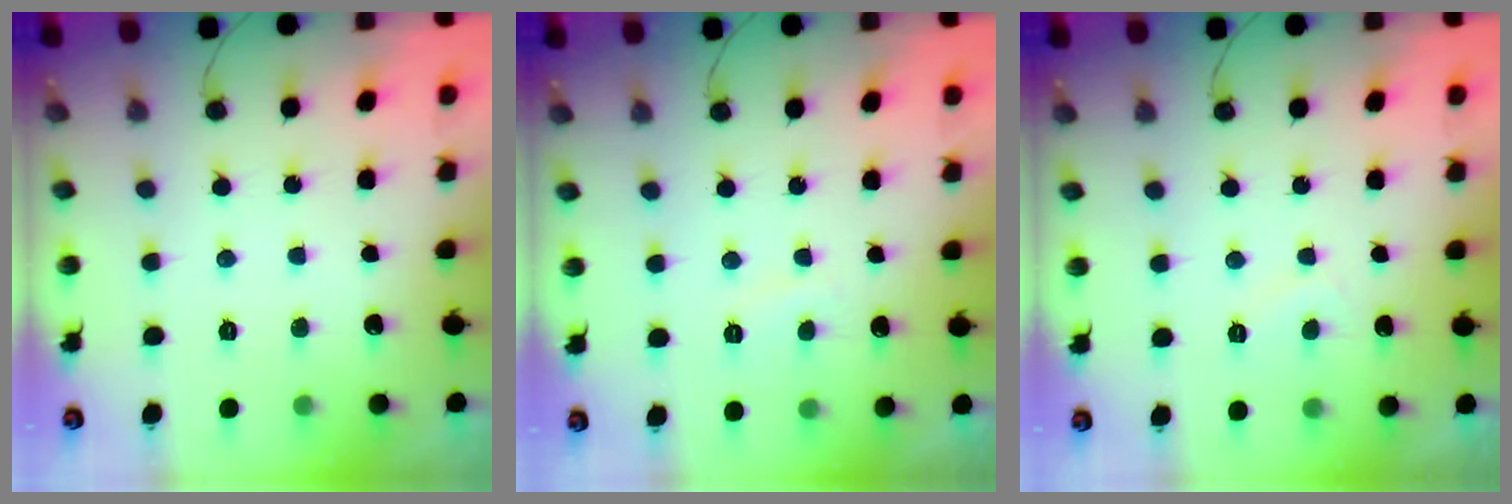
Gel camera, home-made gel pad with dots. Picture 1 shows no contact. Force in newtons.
{"total": 1.6, "press": 1.6, "slide": 0.5}
{"total": 1.4, "press": 1.3, "slide": 0.5}